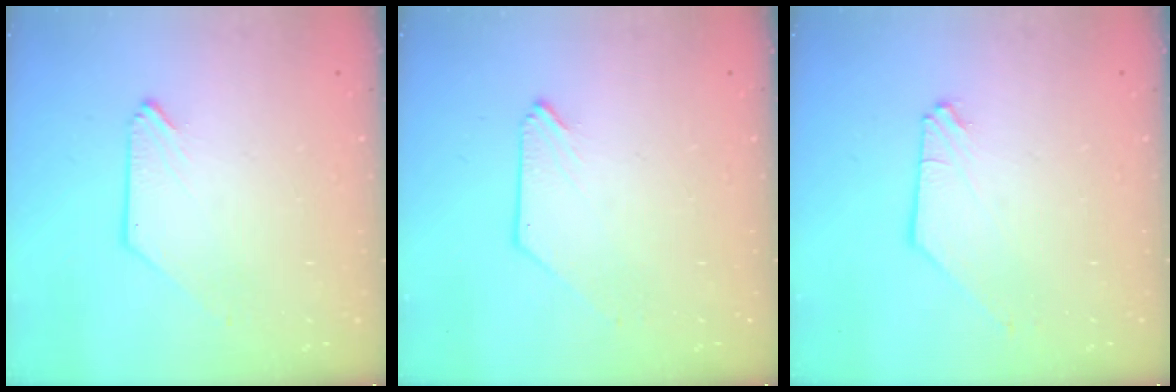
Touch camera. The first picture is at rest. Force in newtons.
{"total": 0.0}
{"total": 0.0}